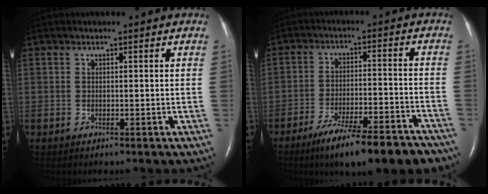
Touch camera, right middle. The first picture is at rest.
{"total": 16.2, "force": [-12.7, 2.7, 9.7], "torque": [-0.109, -0.002, -0.188]}